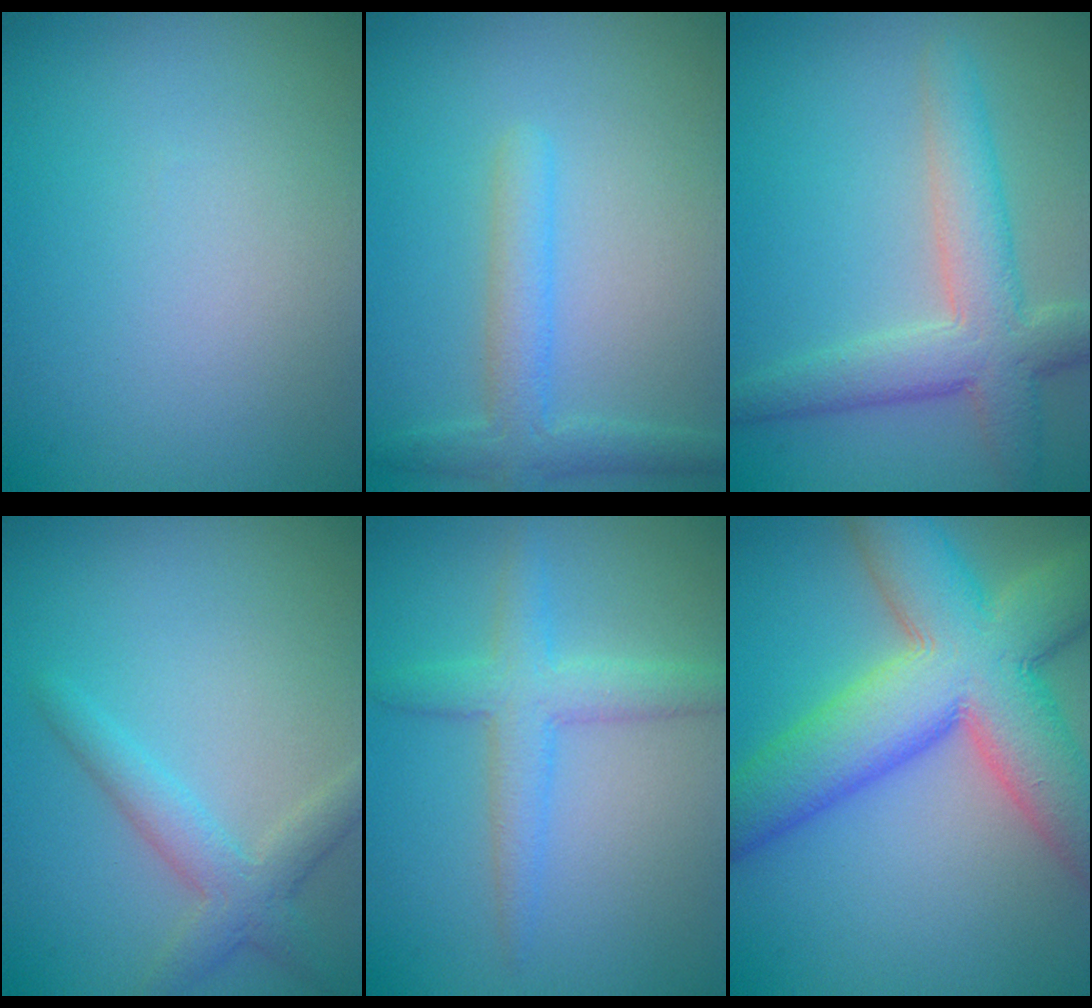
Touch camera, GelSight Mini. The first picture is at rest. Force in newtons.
{"total": 3.0, "press": 3.0, "slide": 0.2}
{"total": 5.5, "press": 5.5, "slide": 0.3}
{"total": 3.0, "press": 3.0, "slide": 0.1}
{"total": 3.5, "press": 3.5, "slide": 0.2}
{"total": 12.5, "press": 12.4, "slide": 1.2}